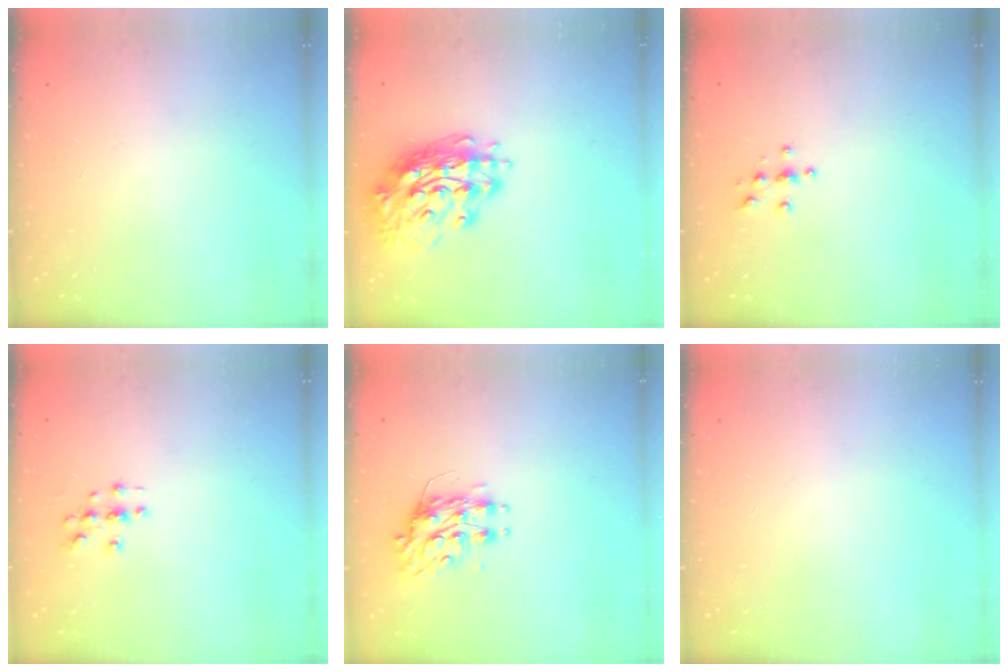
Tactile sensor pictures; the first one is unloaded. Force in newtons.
{"total": 15.7, "press": 15.7, "slide": 1.3}
{"total": 3.9, "press": 3.9, "slide": 0.4}
{"total": 3.4, "press": 3.4, "slide": 0.2}
{"total": 8.3, "press": 8.2, "slide": 0.6}
{"total": 0.0}